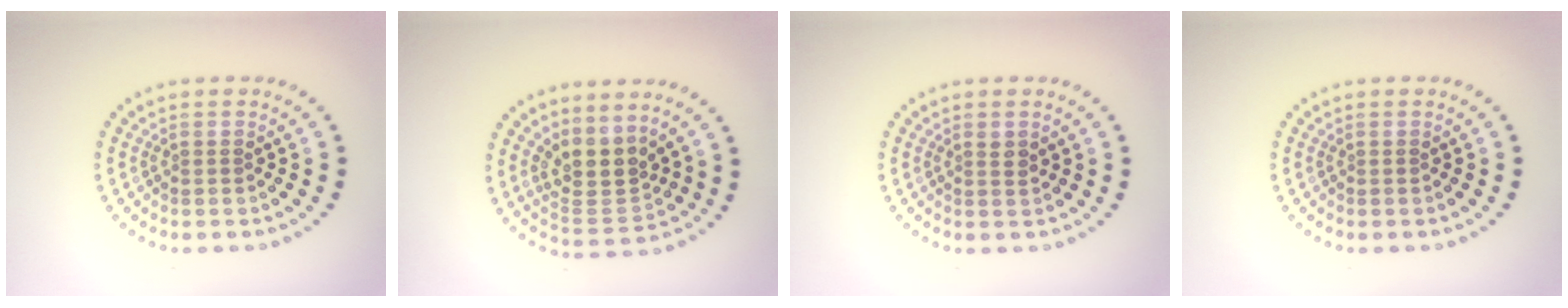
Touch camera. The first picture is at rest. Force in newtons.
{"total": 3.8, "press": 3.2, "slide": 2.1}
{"total": 0.9, "press": 0.8, "slide": 0.4}
{"total": 0.0}